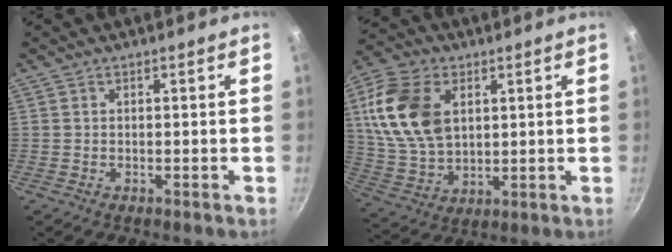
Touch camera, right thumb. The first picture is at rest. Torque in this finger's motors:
{"motor_torque": [-0.18, 0.72, 1.15, 0.45, 0.16]}